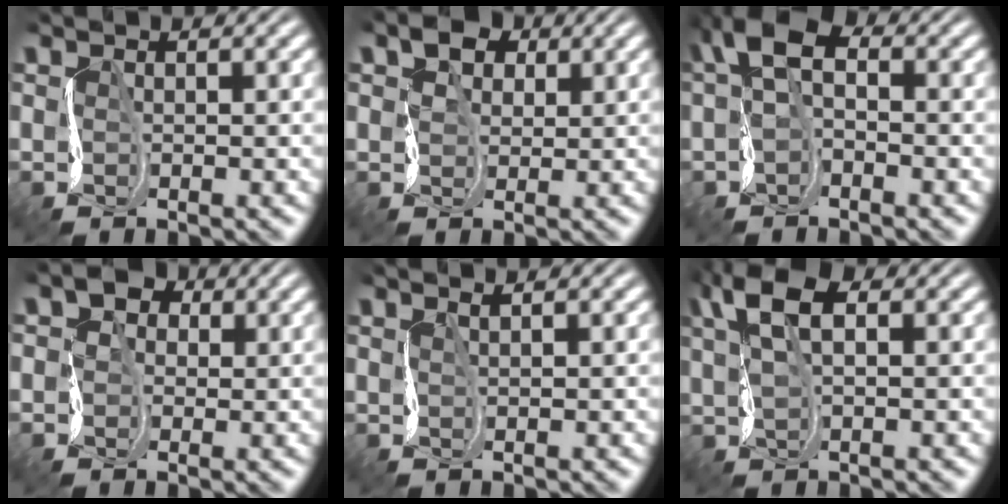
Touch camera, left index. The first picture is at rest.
{"total": 3.0, "force": [1.0, 2.2, 1.8], "torque": [-0.039, 0.000, 0.005]}
{"total": 6.7, "force": [0.7, 4.3, 5.1], "torque": [-0.106, 0.022, -0.005]}
{"total": 2.9, "force": [0.3, 2.3, 1.8], "torque": [-0.030, 0.004, -0.013]}
{"total": 1.0, "force": [0.4, 0.1, 0.9], "torque": [-0.012, 0.002, -0.004]}
{"total": 5.8, "force": [1.5, 3.0, 4.8], "torque": [-0.111, 0.013, 0.019]}